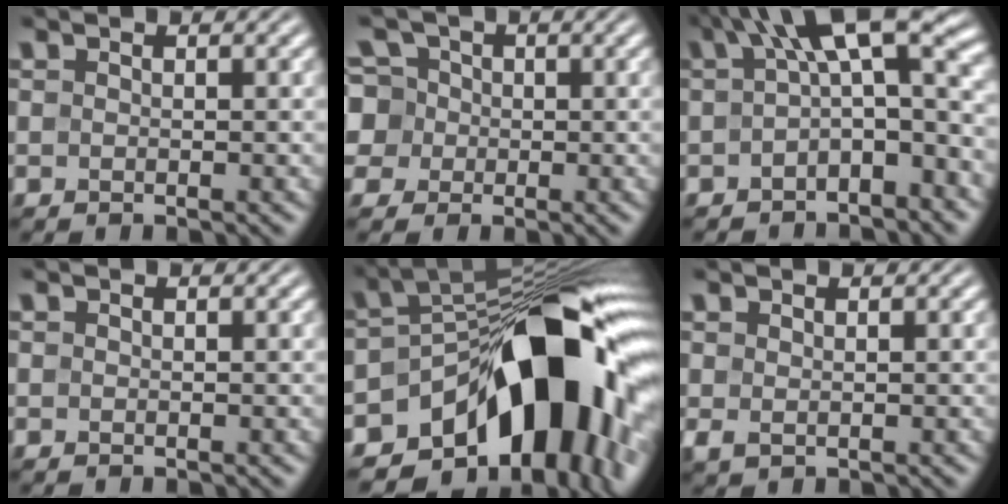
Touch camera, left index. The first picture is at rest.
{"total": 7.1, "force": [1.1, 6.3, 2.9], "torque": [-0.057, 0.041, -0.020]}
{"total": 7.9, "force": [0.7, 2.7, 7.4], "torque": [-0.103, 0.019, -0.002]}
{"total": 0.0}
{"total": 16.3, "force": [-6.0, 9.2, 12.0], "torque": [-0.142, 0.004, -0.104]}
{"total": 1.1, "force": [0.3, 0.8, 0.7], "torque": [-0.018, -0.002, 0.008]}